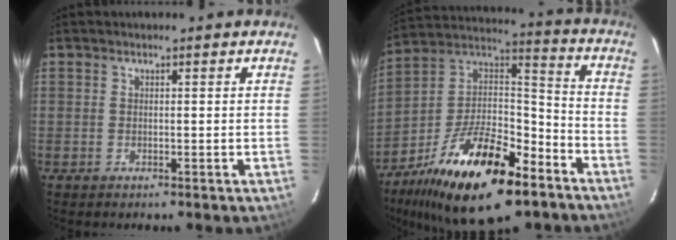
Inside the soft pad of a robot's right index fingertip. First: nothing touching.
{"total": 27.0, "force": [-15.7, 11.0, 19.0], "torque": [-0.351, 0.002, -0.255]}